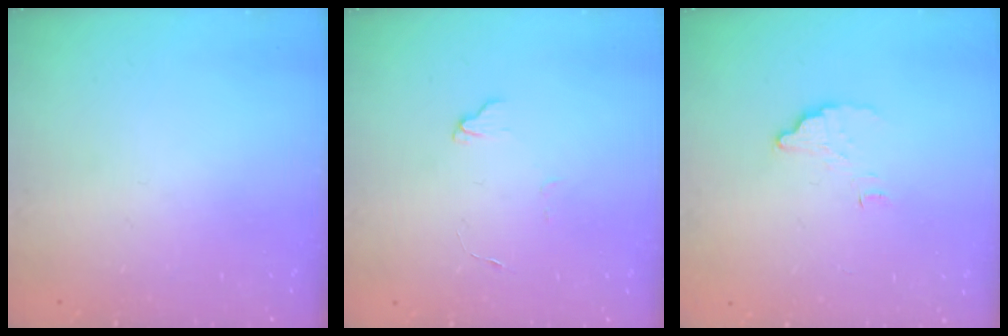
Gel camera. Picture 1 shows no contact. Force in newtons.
{"total": 4.3, "press": 4.3, "slide": 0.5}
{"total": 3.6, "press": 3.6, "slide": 0.1}